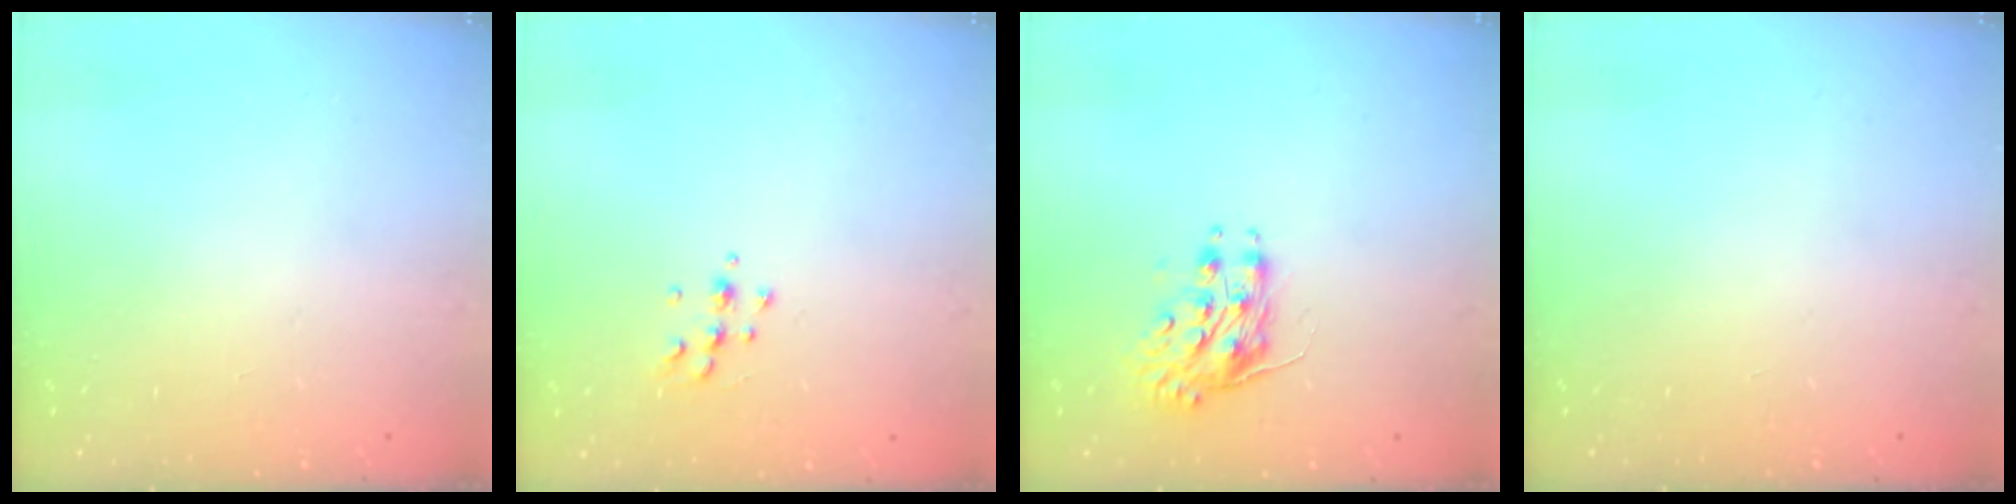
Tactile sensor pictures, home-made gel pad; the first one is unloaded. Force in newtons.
{"total": 6.3, "press": 6.2, "slide": 1.0}
{"total": 8.4, "press": 8.4, "slide": 0.3}
{"total": 0.0}